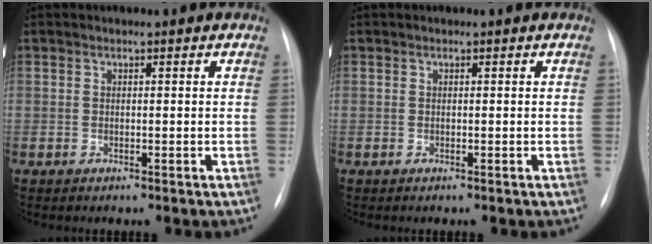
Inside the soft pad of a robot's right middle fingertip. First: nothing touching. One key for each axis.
{"total": 0.0}